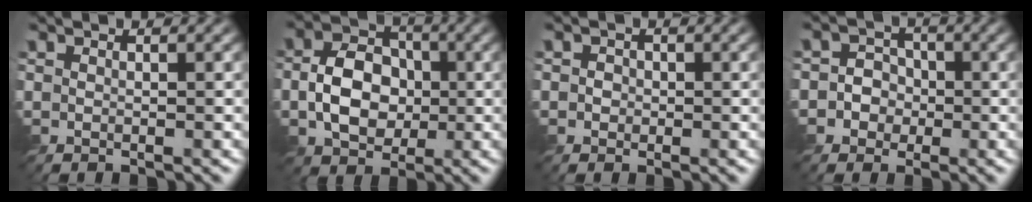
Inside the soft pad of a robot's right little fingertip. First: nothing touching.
{"total": 5.7, "force": [-0.9, 4.2, 3.6], "torque": [-0.064, 0.004, -0.019]}
{"total": 1.3, "force": [-0.1, 1.2, 0.4], "torque": [-0.003, 0.001, -0.005]}
{"total": 3.4, "force": [-0.9, 3.1, 0.7], "torque": [0.012, 0.013, -0.037]}